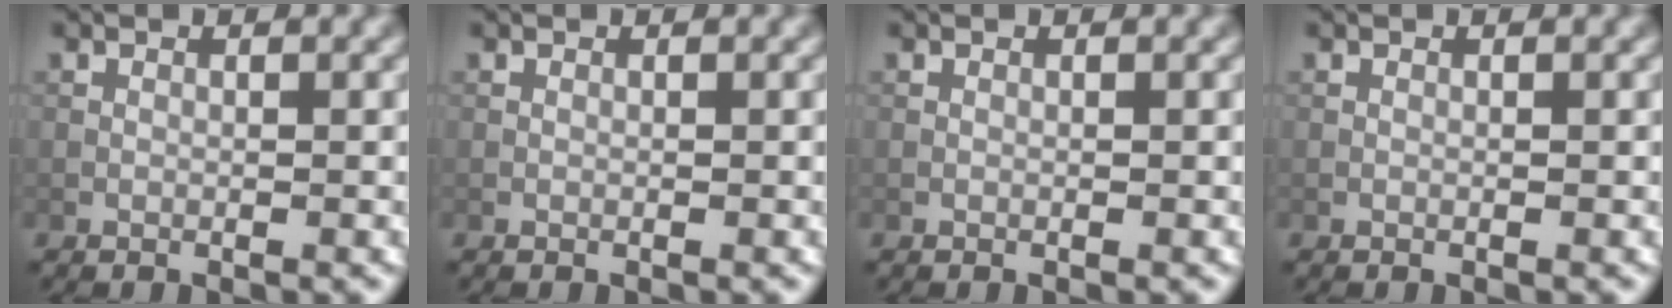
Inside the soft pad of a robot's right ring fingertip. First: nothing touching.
{"total": 0.0}
{"total": 0.0}
{"total": 0.0}